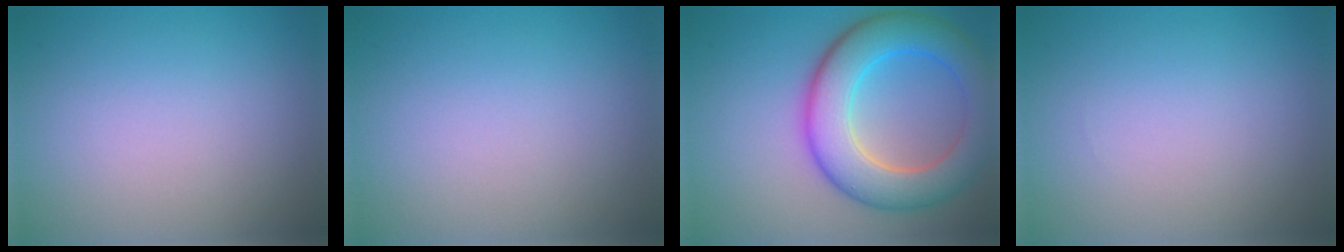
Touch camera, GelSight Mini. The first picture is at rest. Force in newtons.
{"total": 0.0}
{"total": 8.7, "press": 8.7, "slide": 0.2}
{"total": 0.0}